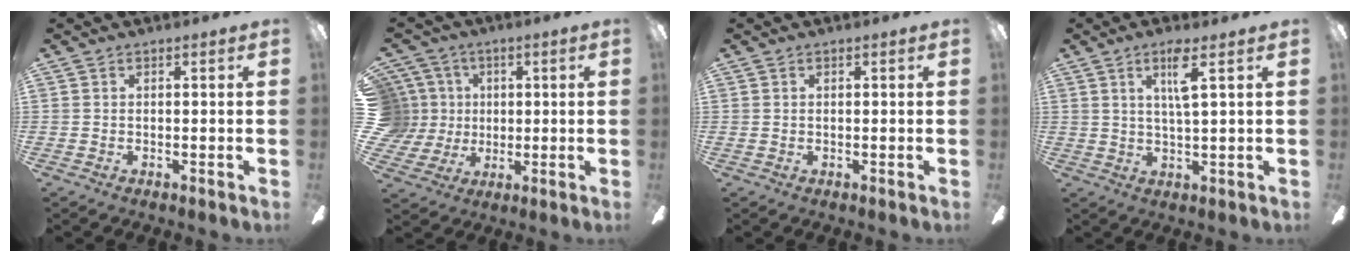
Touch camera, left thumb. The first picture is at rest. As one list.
[{"total": 10.8, "force": [1.7, 10.3, 2.6], "torque": [-0.084, 0.006, 0.041]}, {"total": 0.0}, {"total": 6.2, "force": [3.1, 1.0, 5.3], "torque": [-0.096, -0.003, 0.046]}]